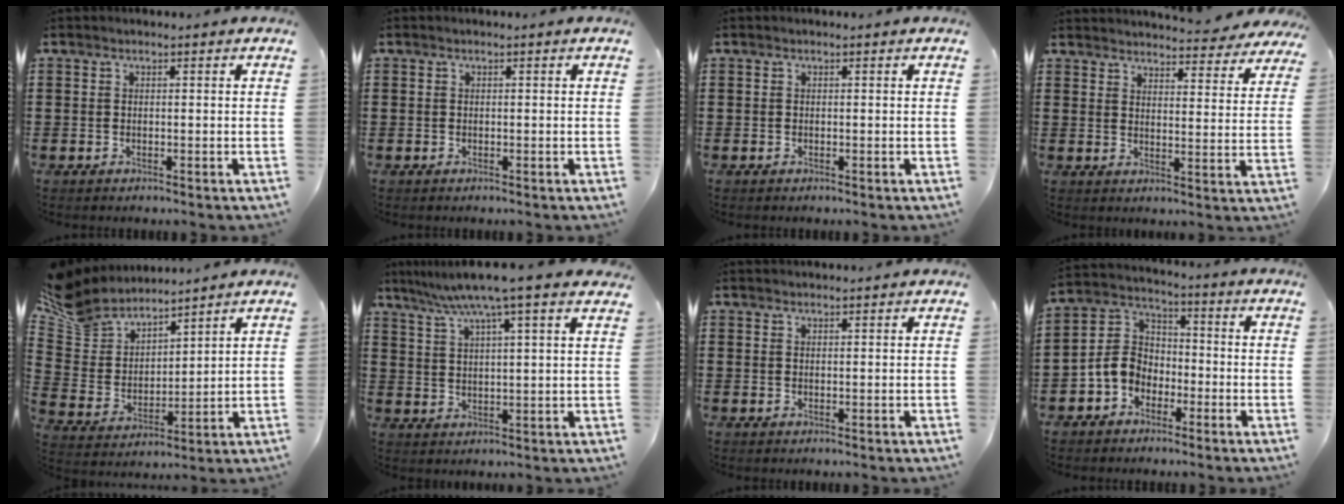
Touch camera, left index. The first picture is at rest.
{"total": 0.0}
{"total": 0.0}
{"total": 4.4, "force": [4.4, -0.1, 0.5], "torque": [-0.013, -0.034, 0.073]}
{"total": 7.9, "force": [7.2, 3.1, 0.4], "torque": [-0.058, -0.049, 0.135]}
{"total": 7.8, "force": [6.1, -0.4, 4.9], "torque": [-0.110, -0.022, 0.103]}
{"total": 1.0, "force": [1.0, 0.0, 0.1], "torque": [-0.004, -0.003, 0.020]}
{"total": 5.7, "force": [-2.3, 4.6, 2.6], "torque": [-0.083, 0.002, -0.056]}